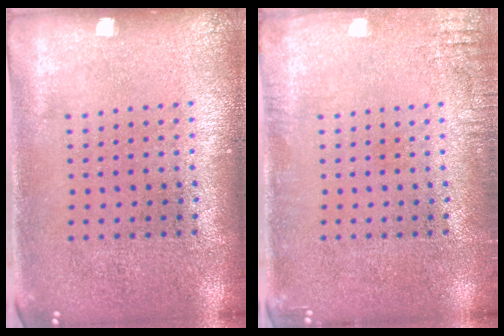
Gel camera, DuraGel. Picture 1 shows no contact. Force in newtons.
{"total": 1.7, "press": 1.7, "slide": 0.2}